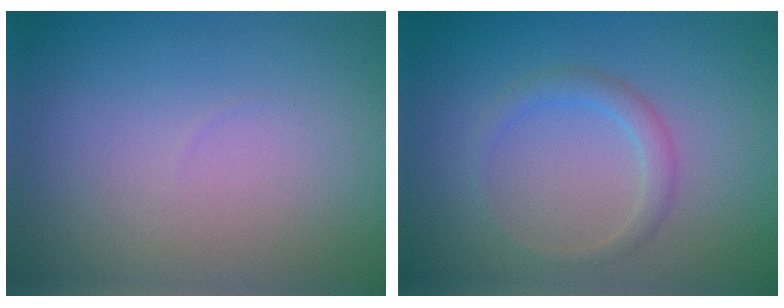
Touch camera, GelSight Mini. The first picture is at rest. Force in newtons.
{"total": 1.6, "press": 1.6, "slide": 0.1}